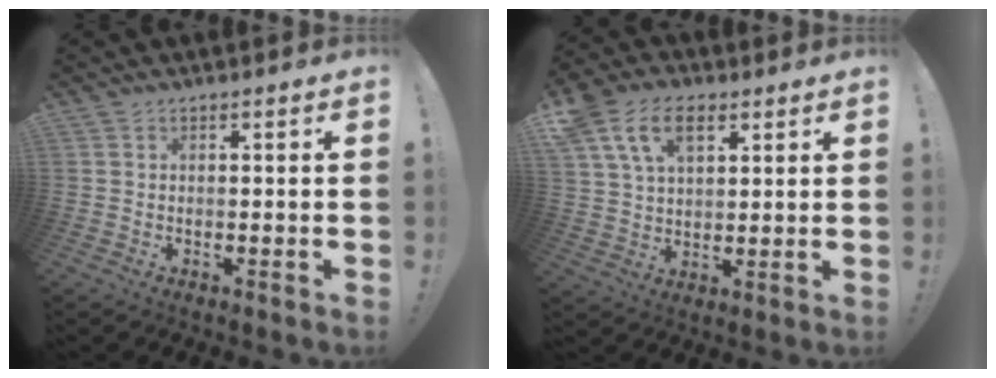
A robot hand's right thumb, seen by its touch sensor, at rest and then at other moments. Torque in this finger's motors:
{"motor_torque": [0.62, 0.66, 0.45, 0.20, 0.19]}